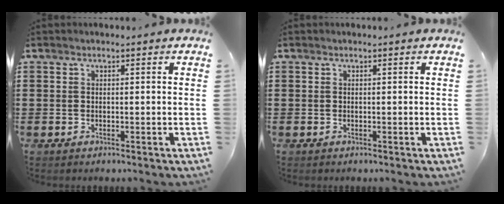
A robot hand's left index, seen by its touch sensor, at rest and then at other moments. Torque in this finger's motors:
{"motor_torque": [-0.06, 0.09, -0.01, 0.00]}